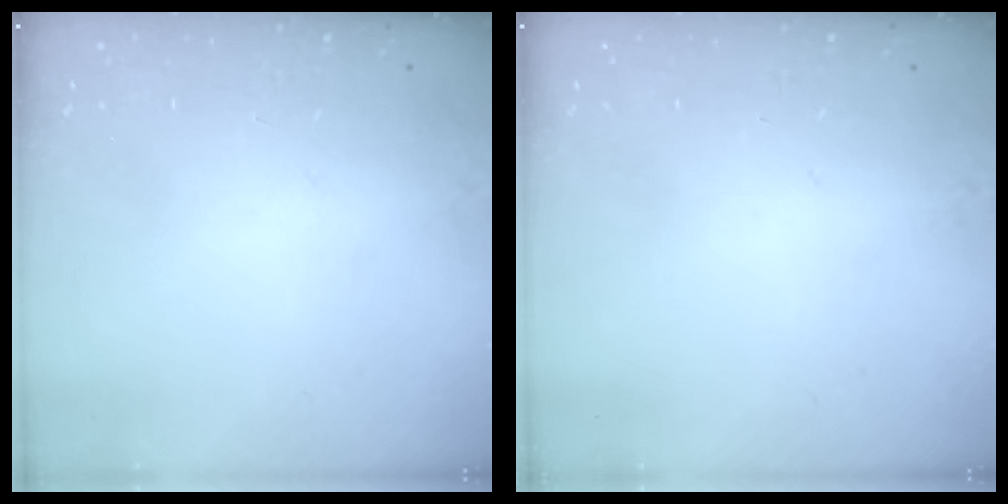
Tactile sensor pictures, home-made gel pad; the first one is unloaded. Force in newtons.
{"total": 0.0}